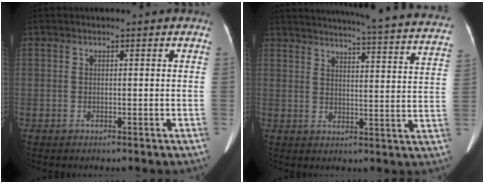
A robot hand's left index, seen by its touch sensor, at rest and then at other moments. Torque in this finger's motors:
{"motor_torque": [0.79, -1.35, 0.12, 0.12]}